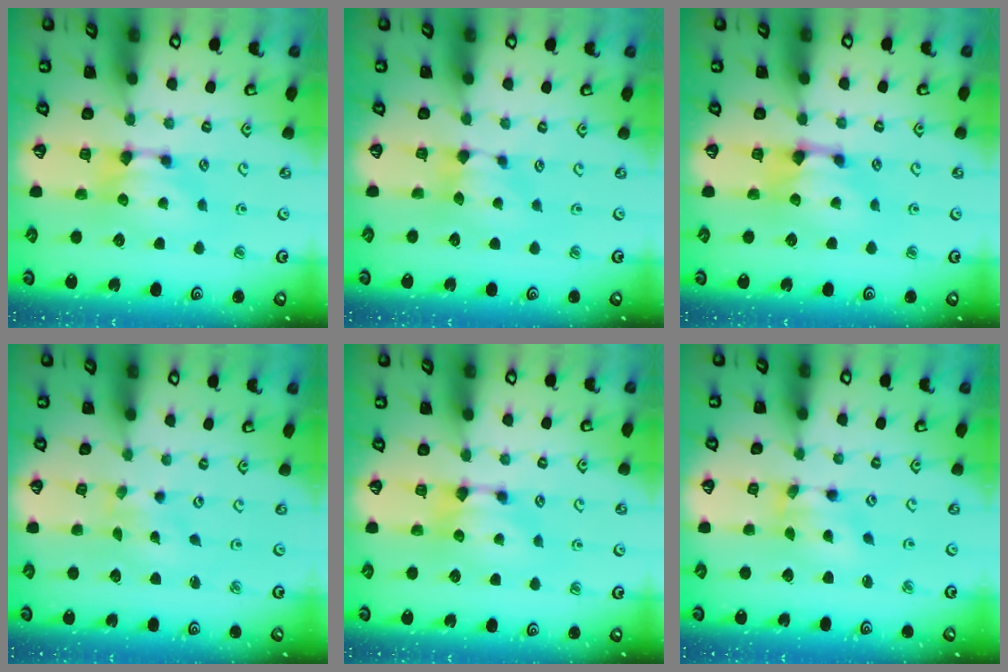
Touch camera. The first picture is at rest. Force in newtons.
{"total": 1.3, "press": 1.2, "slide": 0.6}
{"total": 0.8, "press": 0.2, "slide": 0.7}
{"total": 5.4, "press": 5.4, "slide": 0.7}
{"total": 0.0}
{"total": 2.1, "press": 1.4, "slide": 1.5}